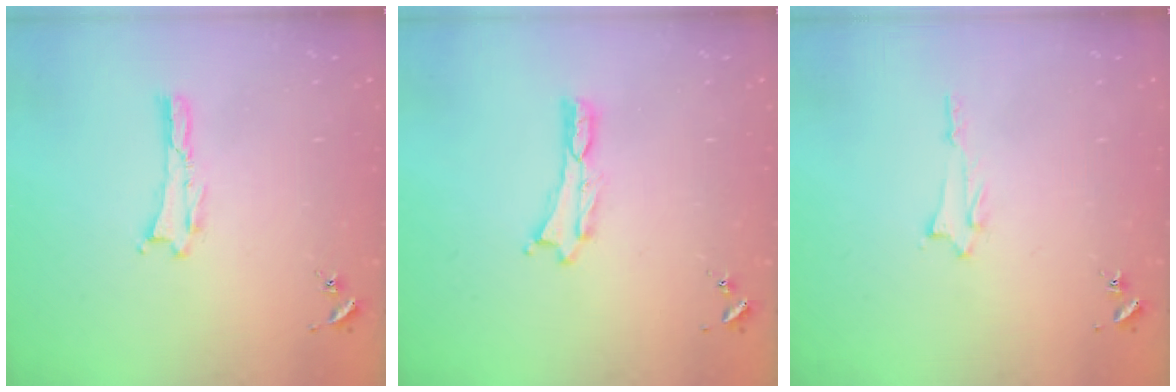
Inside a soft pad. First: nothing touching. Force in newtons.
{"total": 0.0}
{"total": 1.2, "press": 1.2, "slide": 0.1}